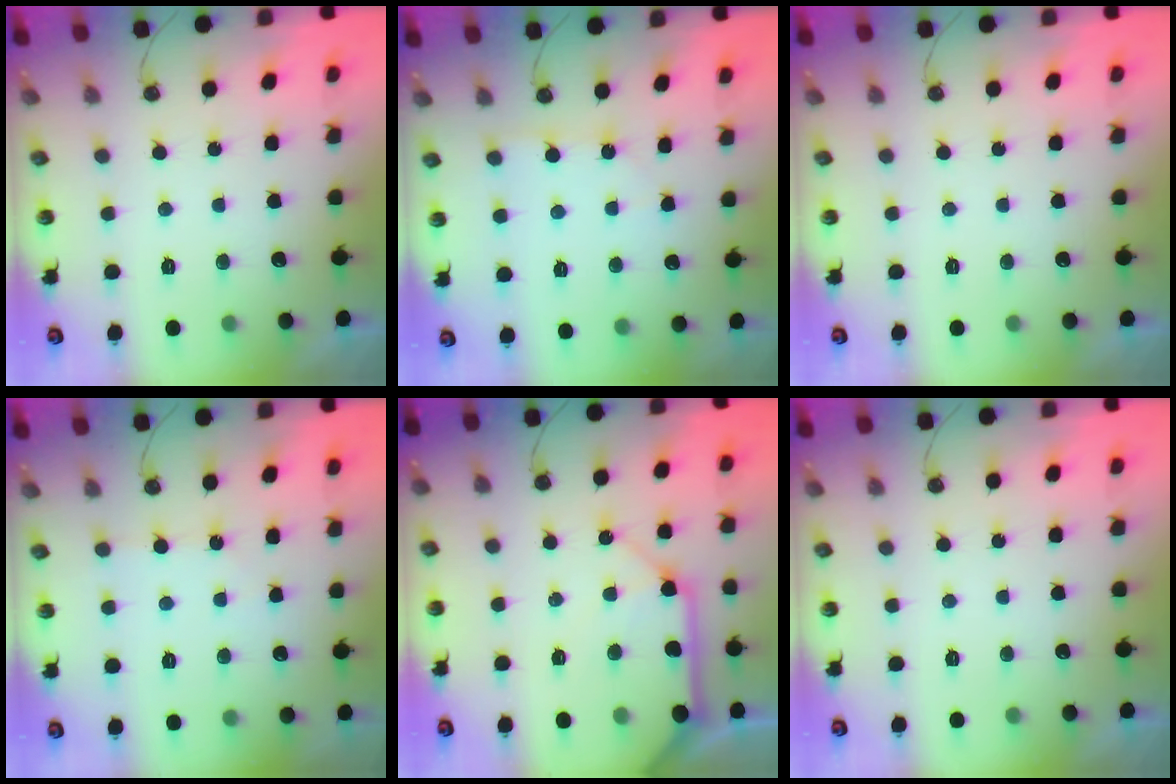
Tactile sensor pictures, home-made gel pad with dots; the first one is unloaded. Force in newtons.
{"total": 4.0, "press": 4.0, "slide": 0.5}
{"total": 0.7, "press": 0.4, "slide": 0.7}
{"total": 2.6, "press": 2.6, "slide": 0.3}
{"total": 15.2, "press": 15.0, "slide": 2.2}
{"total": 0.0}